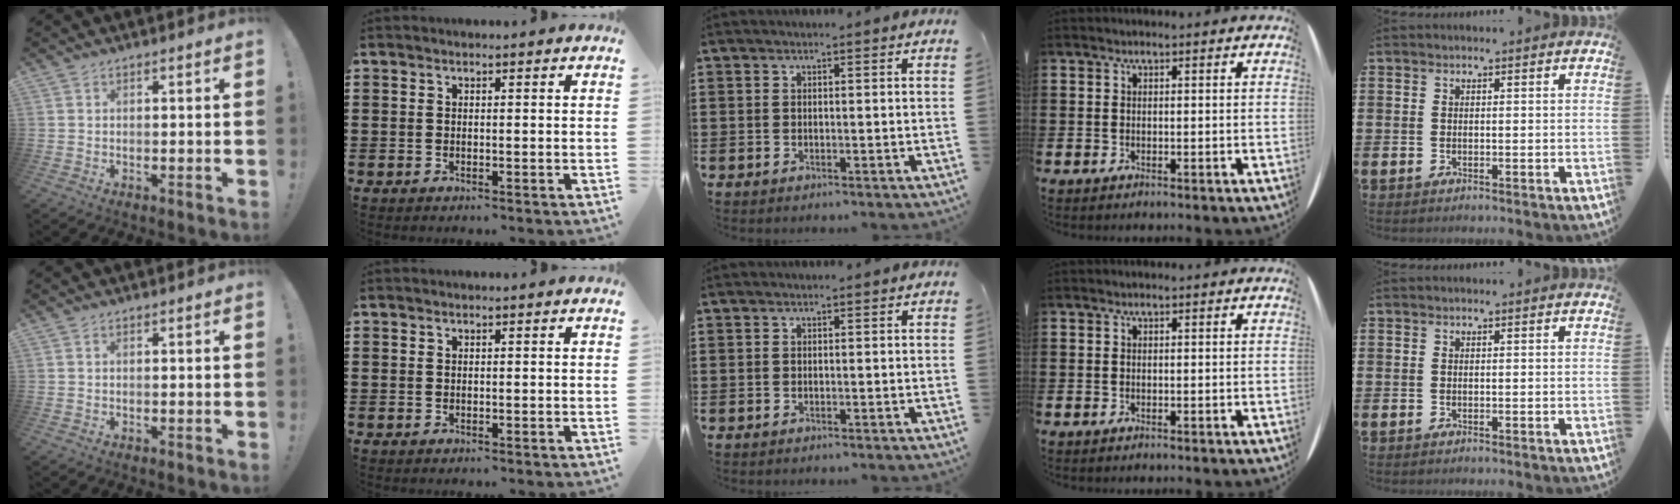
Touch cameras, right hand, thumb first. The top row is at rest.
{}